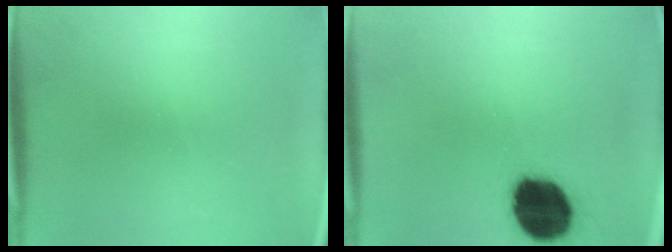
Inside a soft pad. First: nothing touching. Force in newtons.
{"total": 19.6}